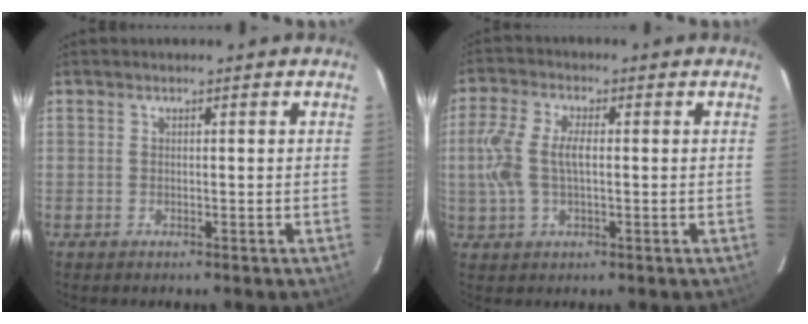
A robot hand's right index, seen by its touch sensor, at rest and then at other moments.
{"total": 8.1, "force": [0.1, 3.8, 7.1], "torque": [-0.156, 0.008, 0.002]}